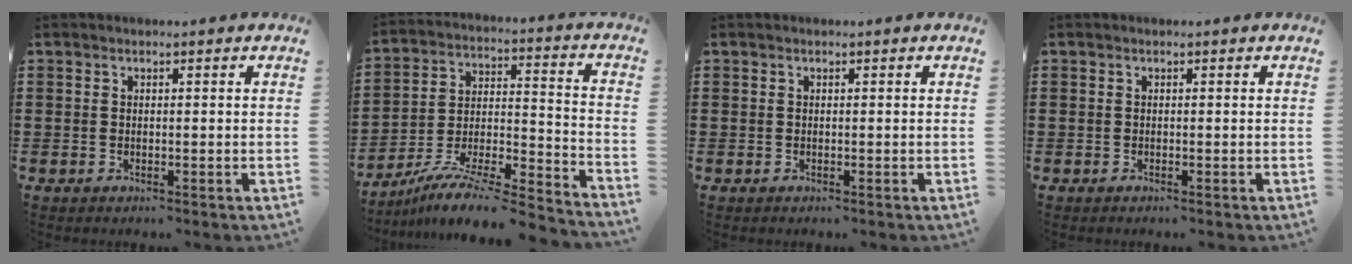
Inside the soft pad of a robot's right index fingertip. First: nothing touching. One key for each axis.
{"total": 8.8, "fx": -7.9, "fy": 0.6, "fz": 3.9, "tx": -0.059, "ty": 0.006, "tz": -0.157}
{"total": 0.0}
{"total": 0.0}